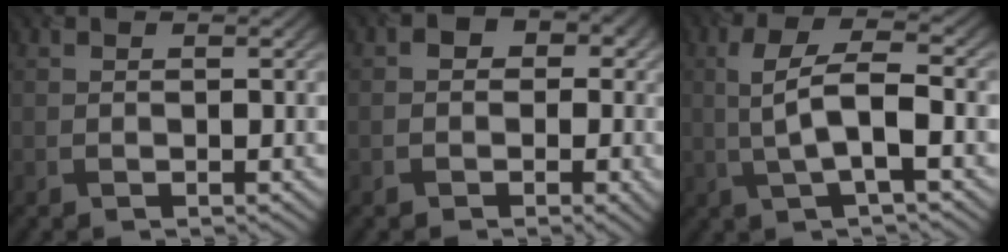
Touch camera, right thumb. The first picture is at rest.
{"total": 3.9, "force": [-0.1, 3.4, 1.9], "torque": [-0.012, 0.000, -0.007]}
{"total": 6.4, "force": [-0.9, 1.9, 6.1], "torque": [-0.127, 0.008, -0.019]}